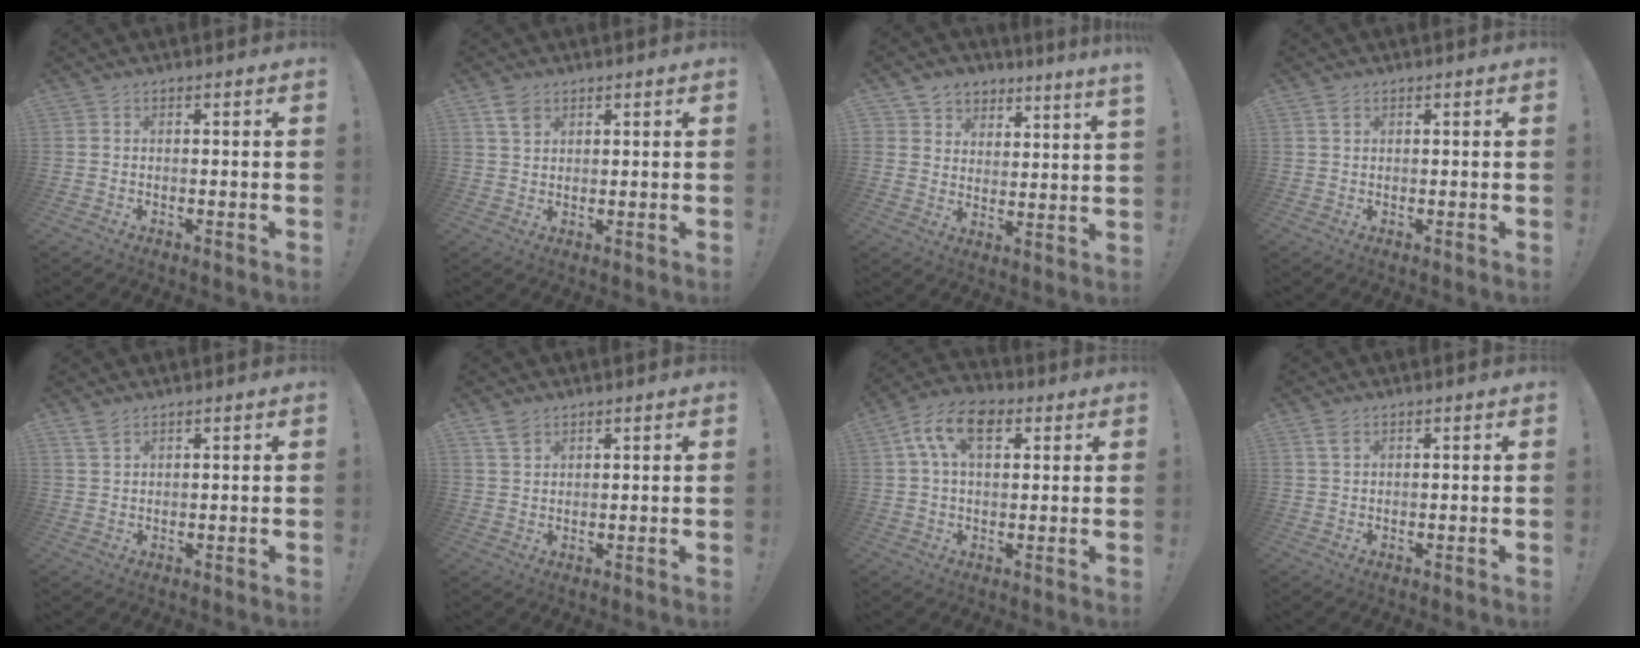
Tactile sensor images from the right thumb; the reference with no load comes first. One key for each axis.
{"total": 4.2, "fx": 2.6, "fy": 2.6, "fz": 2.2, "tx": -0.038, "ty": -0.007, "tz": 0.049}
{"total": 5.8, "fx": 5.1, "fy": 2.5, "fz": 0.7, "tx": -0.022, "ty": -0.042, "tz": 0.098}
{"total": 1.4, "fx": 0.8, "fy": 0.8, "fz": 0.8, "tx": -0.015, "ty": 0.000, "tz": 0.015}
{"total": 2.9, "fx": 2.2, "fy": 1.2, "fz": 1.5, "tx": -0.029, "ty": -0.009, "tz": 0.043}
{"total": 3.8, "fx": 2.7, "fy": 2.1, "fz": 1.5, "tx": -0.026, "ty": -0.013, "tz": 0.052}
{"total": 11.8, "fx": 4.3, "fy": 6.9, "fz": 8.6, "tx": -0.148, "ty": 0.009, "tz": 0.083}
{"total": 2.5, "fx": 1.4, "fy": 1.2, "fz": 1.8, "tx": -0.035, "ty": 0.000, "tz": 0.025}